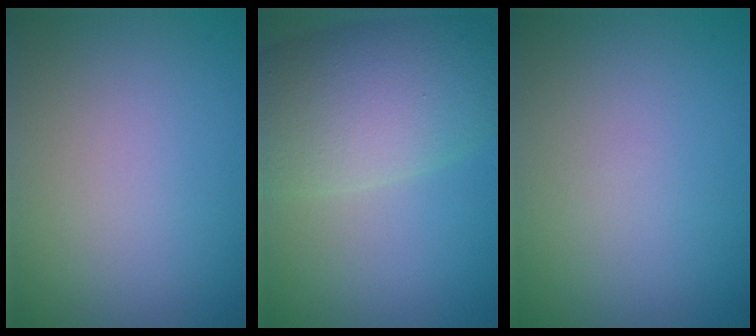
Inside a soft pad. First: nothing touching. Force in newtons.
{"total": 9.7, "press": 9.6, "slide": 0.5}
{"total": 0.0}